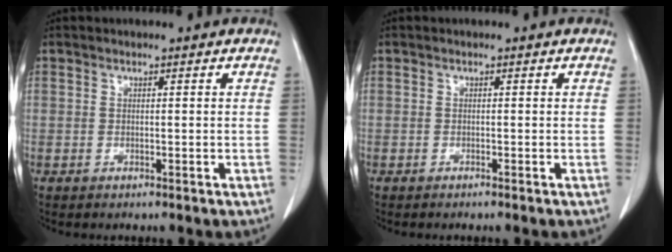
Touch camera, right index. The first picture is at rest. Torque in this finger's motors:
{"motor_torque": [0.09, -0.08, 0.02, 0.01]}